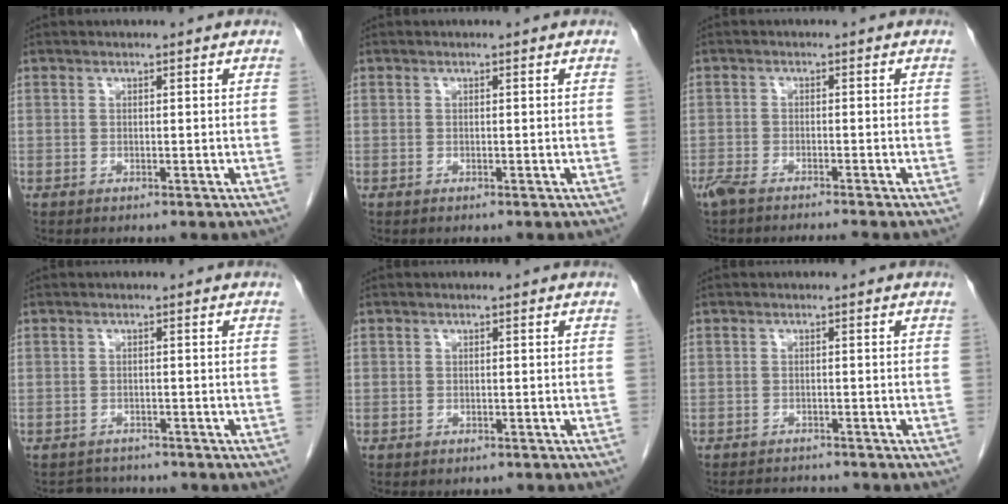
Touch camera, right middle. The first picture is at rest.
{"total": 0.0}
{"total": 5.8, "force": [-5.1, 0.0, 2.8], "torque": [-0.045, -0.010, -0.086]}
{"total": 3.0, "force": [-2.7, 1.1, -0.3], "torque": [0.005, -0.001, -0.041]}
{"total": 1.0, "force": [-0.6, 0.8, 0.0], "torque": [-0.005, 0.004, -0.006]}
{"total": 3.2, "force": [-3.0, 0.8, 0.2], "torque": [-0.002, -0.008, -0.046]}